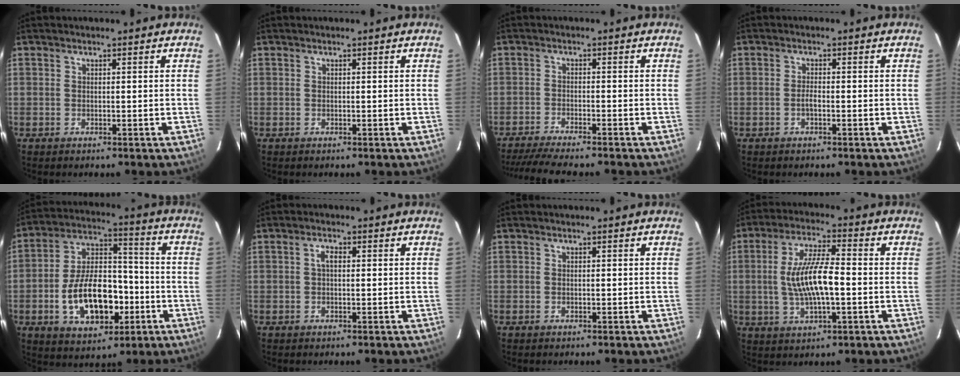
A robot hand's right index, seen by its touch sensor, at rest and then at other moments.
{"total": 0.0}
{"total": 9.0, "force": [-8.0, 0.1, 4.2], "torque": [-0.099, -0.017, -0.132]}
{"total": 1.3, "force": [-0.6, 0.4, 1.1], "torque": [-0.022, 0.001, -0.012]}
{"total": 16.8, "force": [-5.1, 9.5, 12.9], "torque": [-0.251, 0.018, -0.071]}
{"total": 1.9, "force": [0.2, 0.9, 1.7], "torque": [-0.033, 0.007, 0.002]}
{"total": 0.0}
{"total": 11.0, "force": [-1.0, 2.9, 10.6], "torque": [-0.204, 0.003, -0.015]}